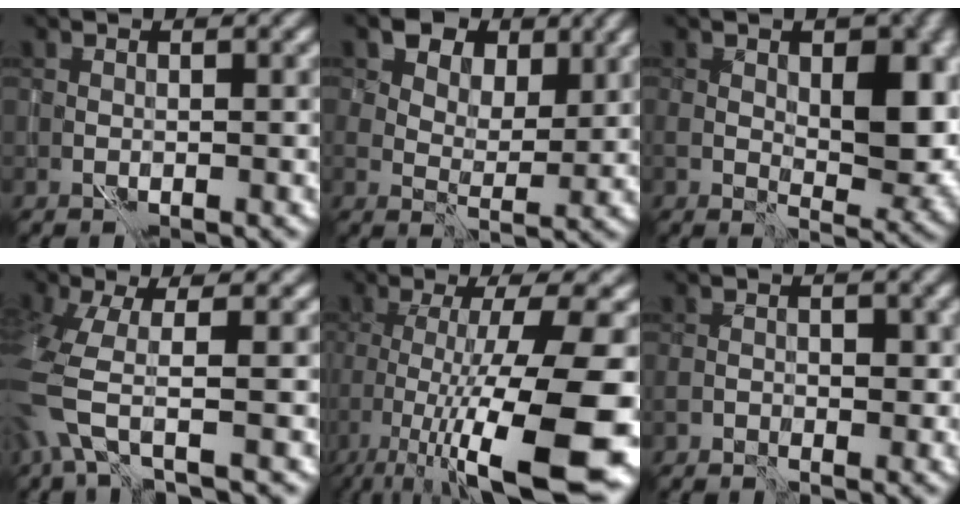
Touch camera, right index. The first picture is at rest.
{"total": 7.4, "force": [4.5, 4.3, 4.2], "torque": [-0.073, 0.003, 0.062]}
{"total": 8.9, "force": [0.7, 5.4, 7.1], "torque": [-0.112, -0.015, 0.020]}
{"total": 5.2, "force": [-1.4, 1.7, 4.7], "torque": [-0.124, -0.008, -0.038]}
{"total": 14.1, "force": [-5.4, 3.3, 12.6], "torque": [-0.202, -0.014, -0.080]}
{"total": 1.7, "force": [-0.7, 1.2, 1.0], "torque": [-0.014, -0.002, -0.011]}